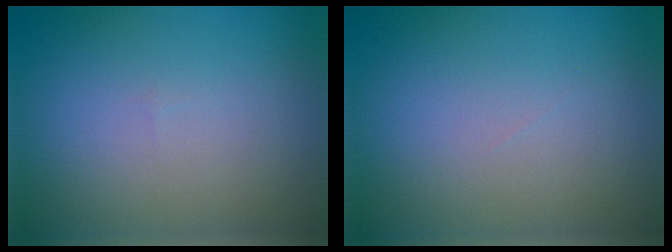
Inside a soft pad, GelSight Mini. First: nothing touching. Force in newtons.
{"total": 0.0}